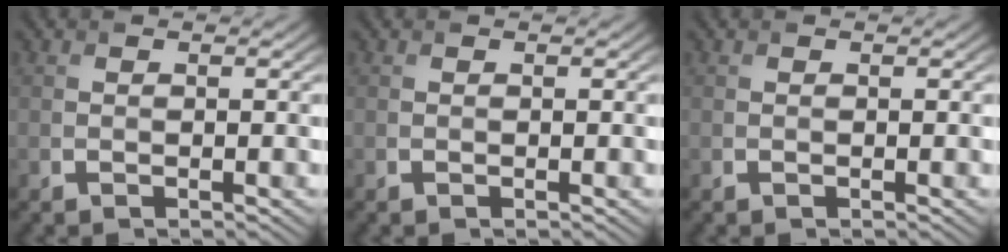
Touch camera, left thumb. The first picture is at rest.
{"total": 0.0}
{"total": 0.0}